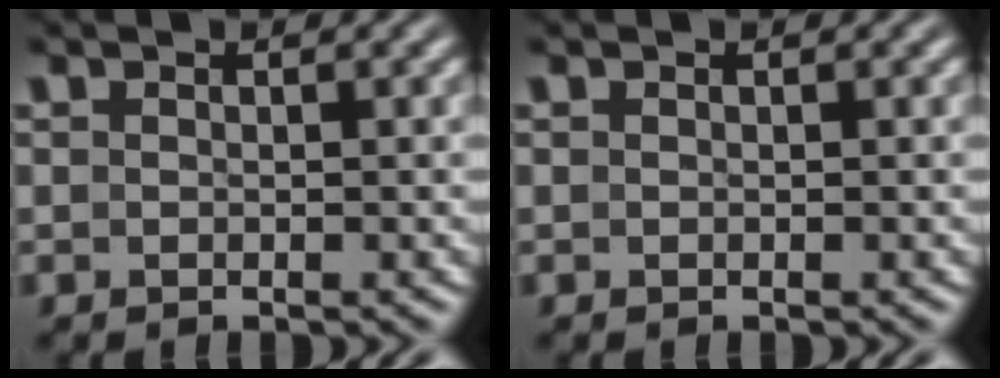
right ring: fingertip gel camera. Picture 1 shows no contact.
{"total": 0.0}